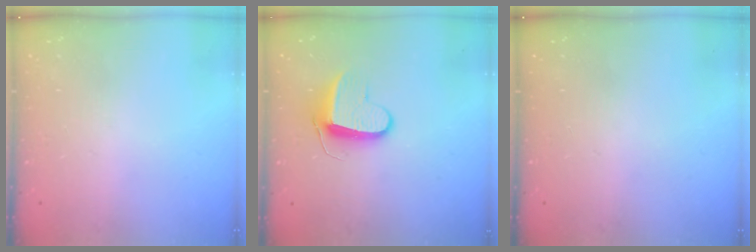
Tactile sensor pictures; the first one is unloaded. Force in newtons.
{"total": 9.0, "press": 9.0, "slide": 0.6}
{"total": 0.0}